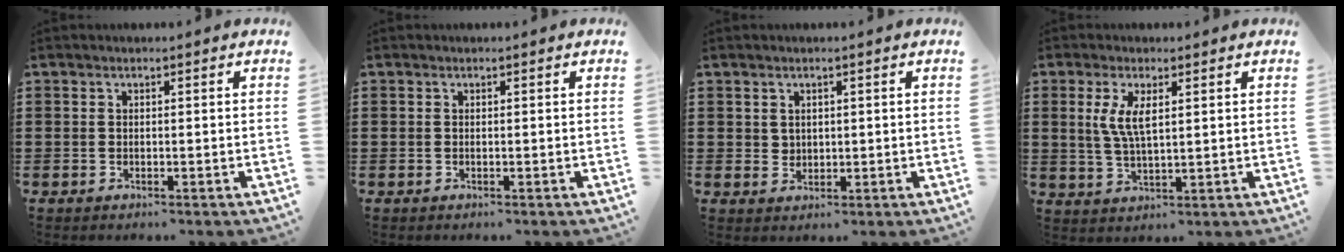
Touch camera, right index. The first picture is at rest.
{"total": 0.0}
{"total": 1.7, "force": [1.0, 1.3, 0.2], "torque": [-0.009, 0.006, 0.020]}
{"total": 5.0, "force": [1.5, 1.7, 4.5], "torque": [-0.094, 0.004, 0.026]}